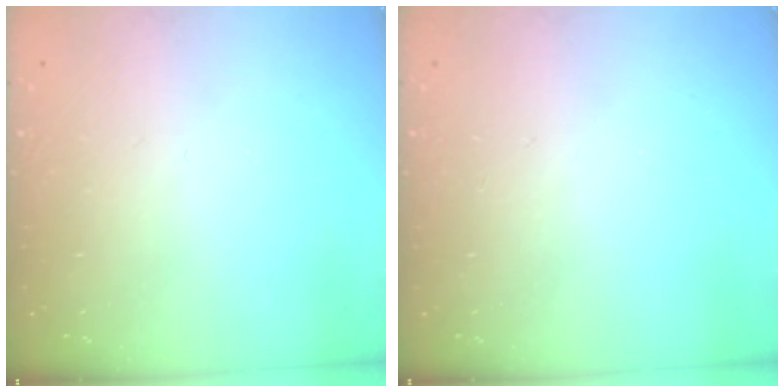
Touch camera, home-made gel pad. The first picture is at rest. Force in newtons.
{"total": 0.0}